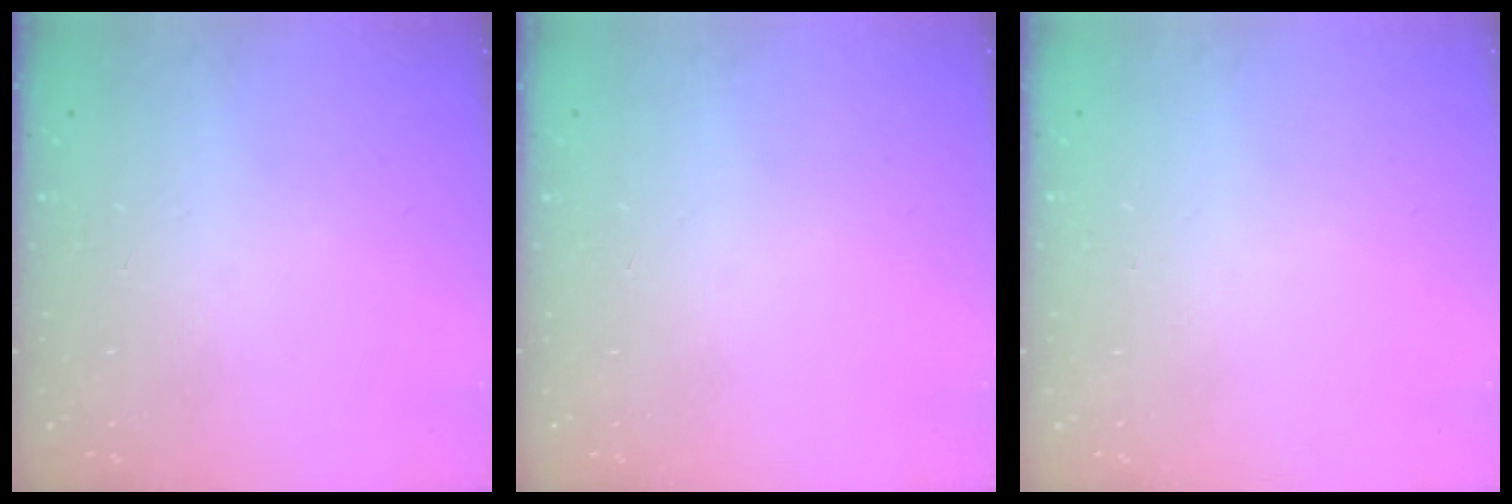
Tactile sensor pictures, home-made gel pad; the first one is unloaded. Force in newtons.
{"total": 0.0}
{"total": 0.0}